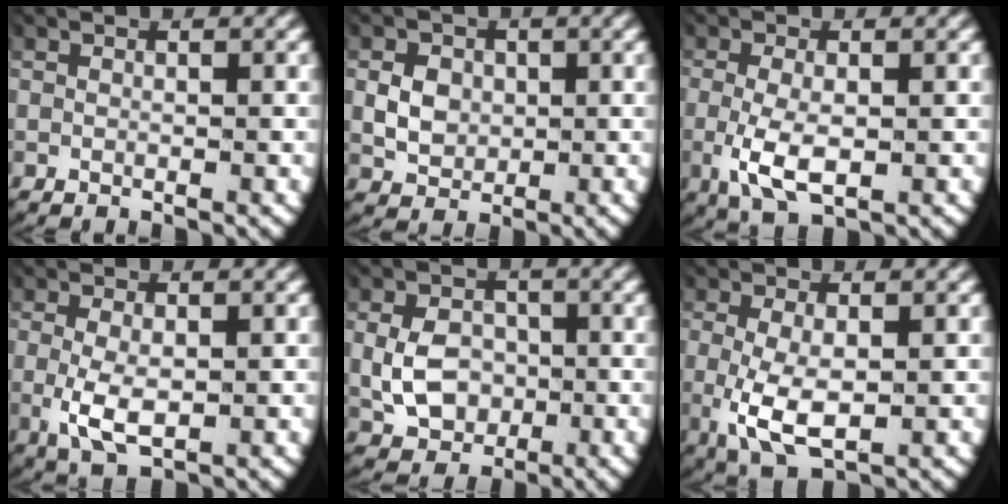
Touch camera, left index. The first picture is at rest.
{"total": 2.8, "force": [0.0, 2.4, 1.5], "torque": [-0.026, -0.008, 0.011]}
{"total": 4.5, "force": [-1.1, 2.2, 3.8], "torque": [-0.084, -0.013, -0.012]}
{"total": 4.3, "force": [-0.9, 2.3, 3.5], "torque": [-0.081, -0.015, -0.007]}
{"total": 4.7, "force": [-0.6, 3.9, 2.6], "torque": [-0.053, -0.016, -0.003]}
{"total": 5.8, "force": [-1.4, 3.1, 4.6], "torque": [-0.107, -0.021, -0.010]}